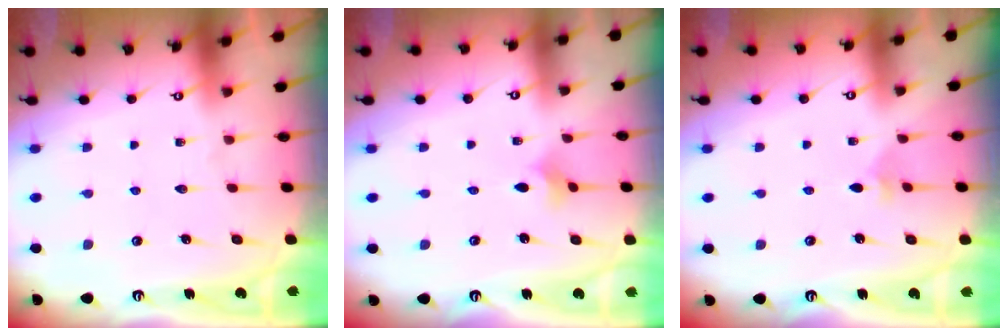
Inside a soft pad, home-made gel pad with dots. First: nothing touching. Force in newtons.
{"total": 1.9, "press": 1.8, "slide": 0.5}
{"total": 1.9, "press": 1.9, "slide": 0.3}